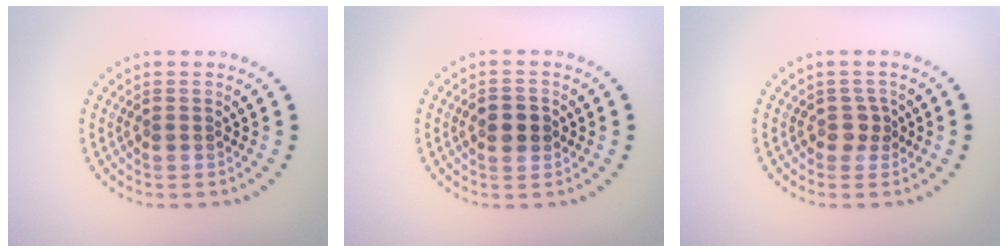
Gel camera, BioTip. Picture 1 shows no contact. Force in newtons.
{"total": 2.1, "press": 2.1, "slide": 0.2}
{"total": 1.3, "press": 1.1, "slide": 0.7}